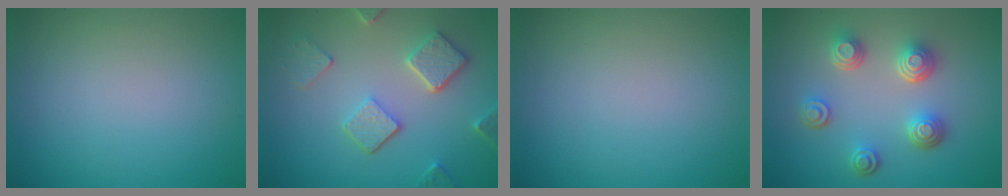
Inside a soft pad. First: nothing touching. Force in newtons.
{"total": 4.9, "press": 3.8, "slide": 3.2}
{"total": 0.0}
{"total": 4.4, "press": 3.4, "slide": 2.8}